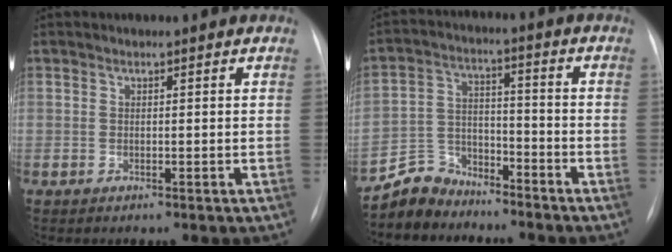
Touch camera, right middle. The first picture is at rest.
{"total": 7.2, "force": [-6.5, 3.1, -0.6], "torque": [0.012, 0.017, -0.125]}